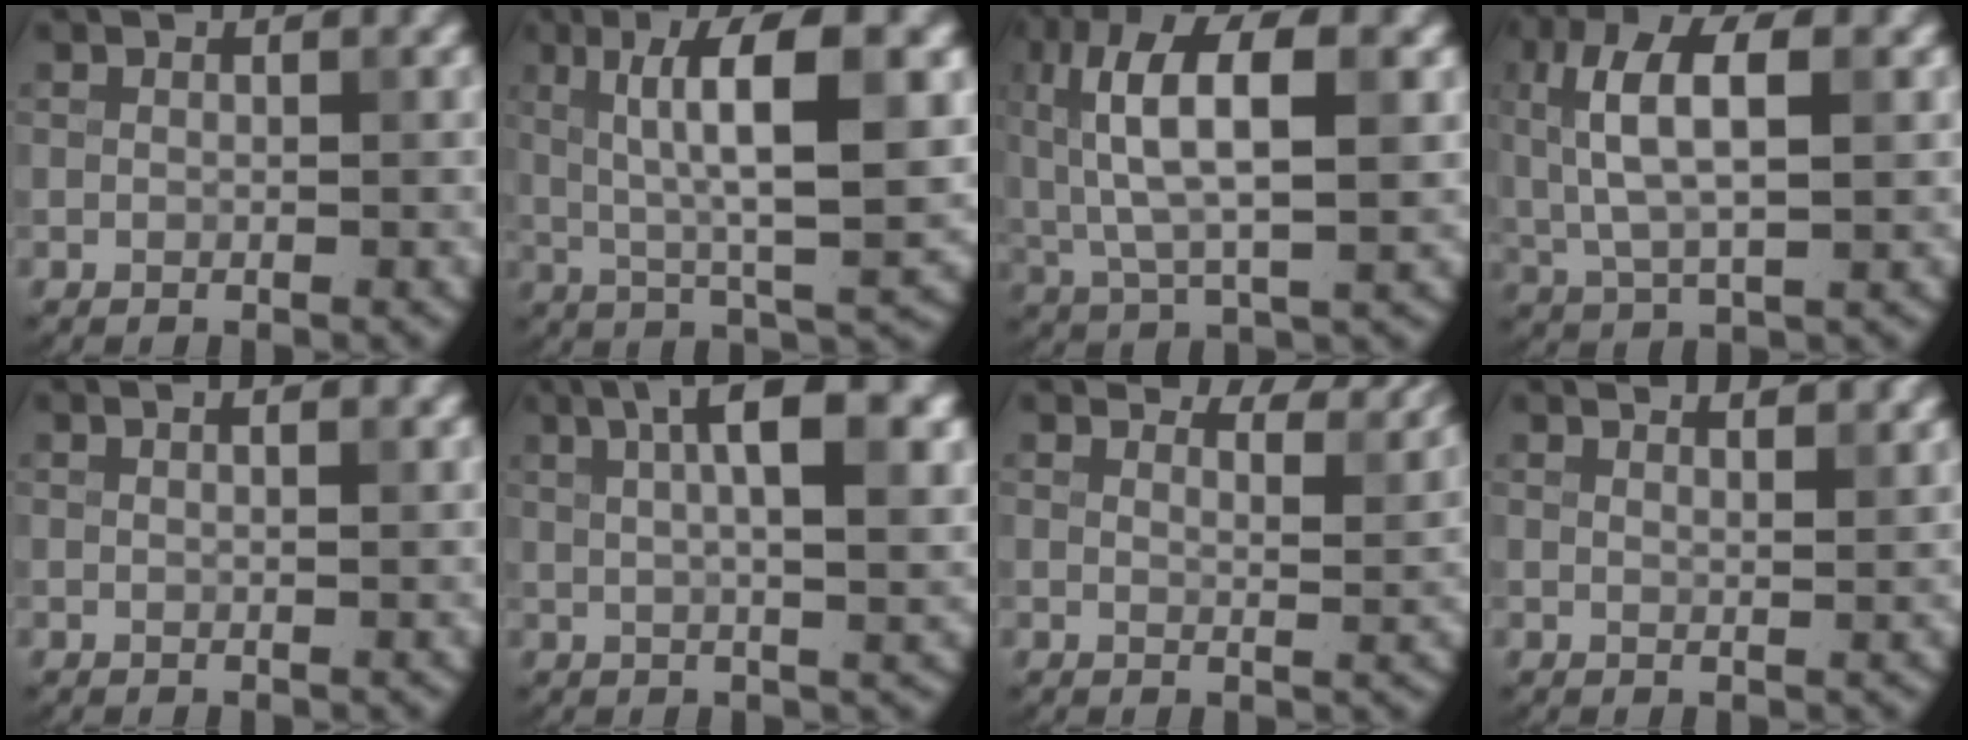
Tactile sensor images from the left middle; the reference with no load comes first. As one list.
[{"total": 9.6, "force": [2.1, 2.2, 9.1], "torque": [-0.143, 0.005, 0.037]}, {"total": 9.1, "force": [2.1, 3.3, 8.2], "torque": [-0.160, 0.015, 0.031]}, {"total": 7.0, "force": [1.5, 2.8, 6.2], "torque": [-0.128, 0.012, 0.025]}, {"total": 2.8, "force": [1.5, 1.3, 2.0], "torque": [-0.002, 0.013, -0.005]}, {"total": 7.9, "force": [2.7, 2.2, 7.1], "torque": [-0.085, 0.021, 0.033]}, {"total": 6.3, "force": [5.9, 0.9, 2.2], "torque": [-0.032, 0.010, 0.061]}, {"total": 5.7, "force": [4.4, 2.1, 2.9], "torque": [-0.014, 0.043, 0.024]}]